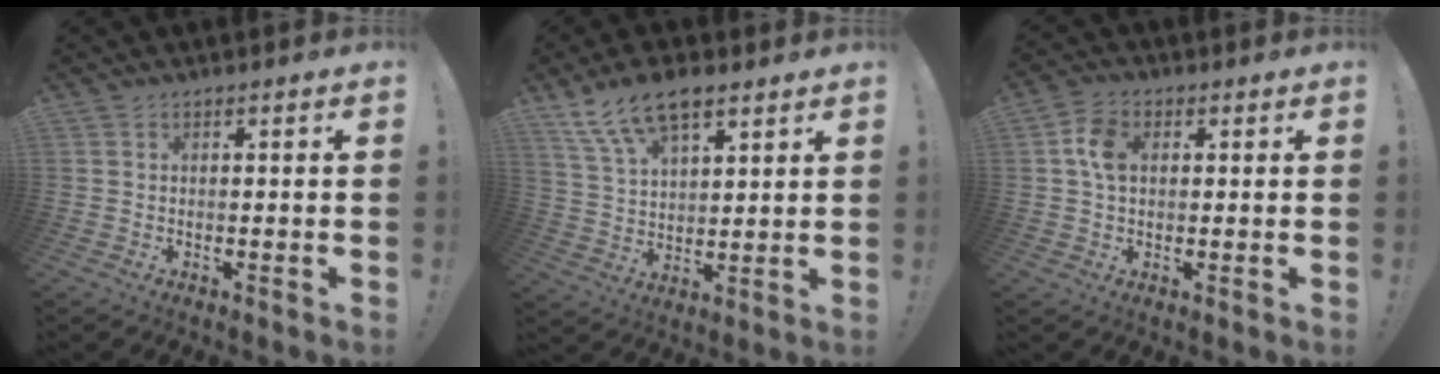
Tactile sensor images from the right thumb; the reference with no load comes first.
{"total": 11.9, "force": [8.2, 5.2, 6.9], "torque": [-0.129, -0.034, 0.153]}
{"total": 7.2, "force": [1.1, 5.0, 5.1], "torque": [-0.087, 0.007, 0.023]}